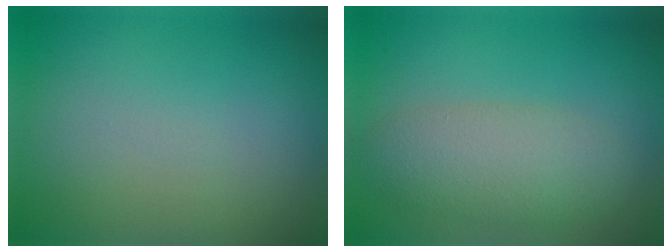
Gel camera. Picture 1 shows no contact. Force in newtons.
{"total": 4.7, "press": 4.7, "slide": 0.1}